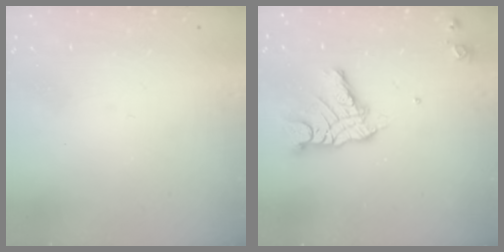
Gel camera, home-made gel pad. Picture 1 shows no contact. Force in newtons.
{"total": 12.0, "press": 11.9, "slide": 1.0}